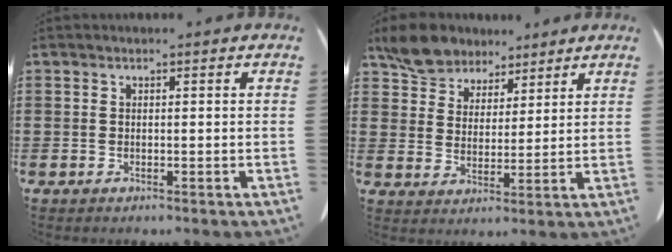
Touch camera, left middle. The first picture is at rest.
{"total": 7.1, "force": [6.2, 3.2, 1.4], "torque": [-0.059, -0.010, 0.118]}